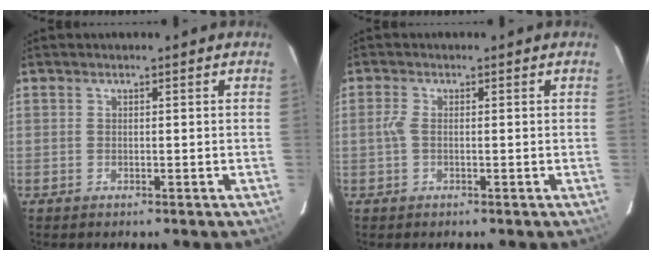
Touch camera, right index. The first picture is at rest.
{"total": 1.7, "force": [-0.3, 0.6, 1.6], "torque": [-0.036, 0.004, -0.008]}